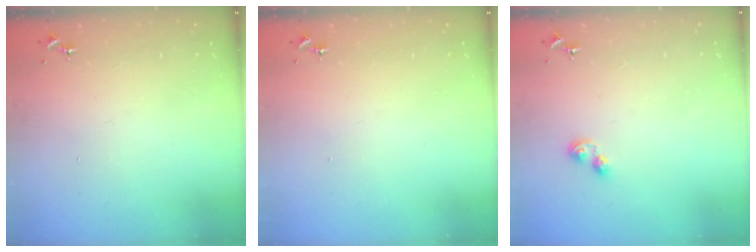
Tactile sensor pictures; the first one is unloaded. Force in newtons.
{"total": 0.0}
{"total": 4.5, "press": 4.4, "slide": 0.6}